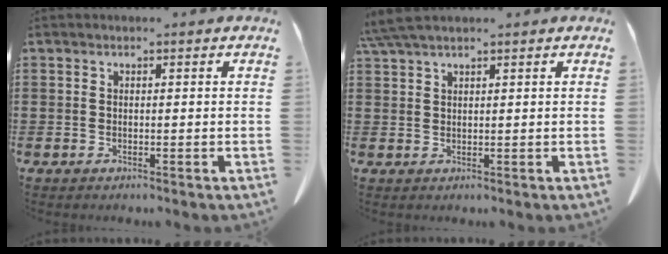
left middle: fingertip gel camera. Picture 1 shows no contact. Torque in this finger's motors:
{"motor_torque": [0.96, 0.26, 0.27, 0.08]}